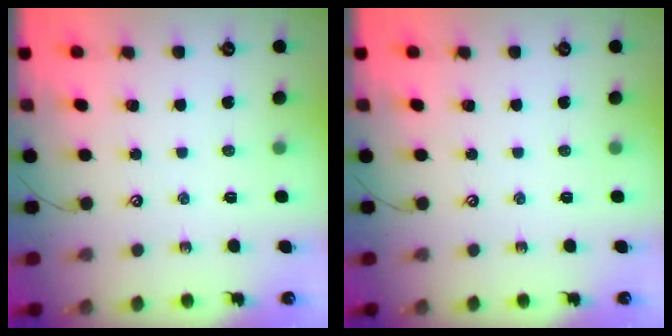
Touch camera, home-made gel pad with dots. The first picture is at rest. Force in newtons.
{"total": 0.0}